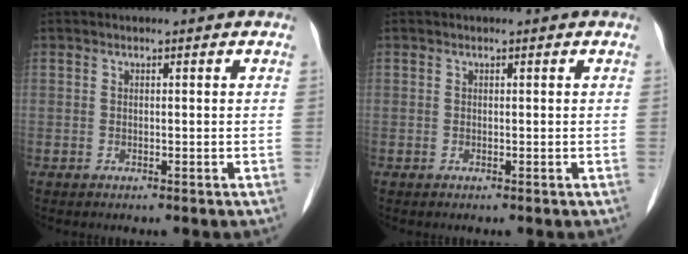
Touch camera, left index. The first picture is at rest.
{"total": 0.0}